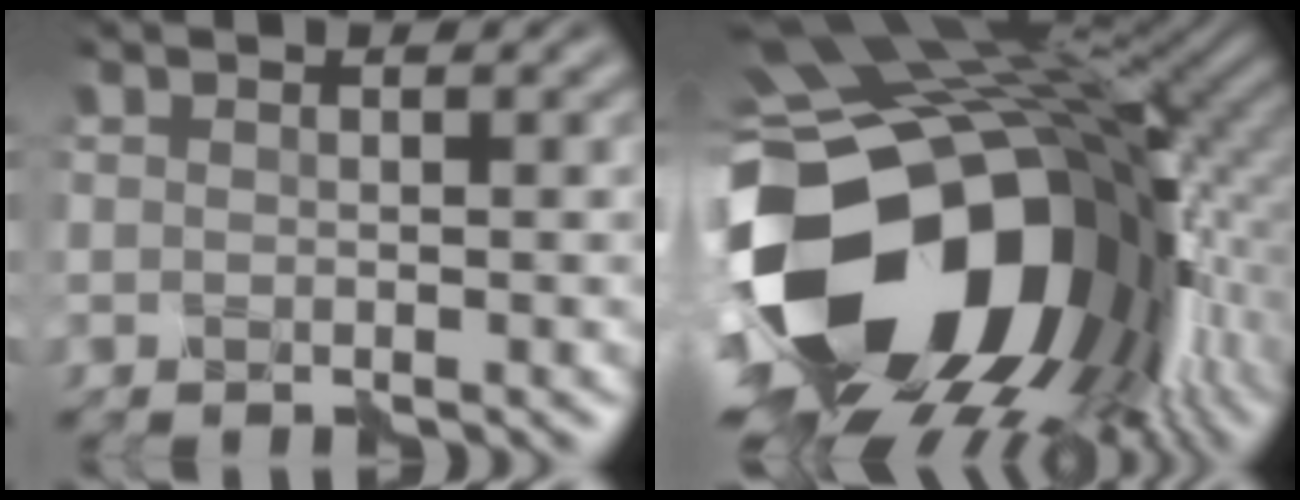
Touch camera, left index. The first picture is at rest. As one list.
[{"total": 20.8, "force": [-3.9, 14.3, 14.6], "torque": [-0.311, -0.049, -0.041]}]